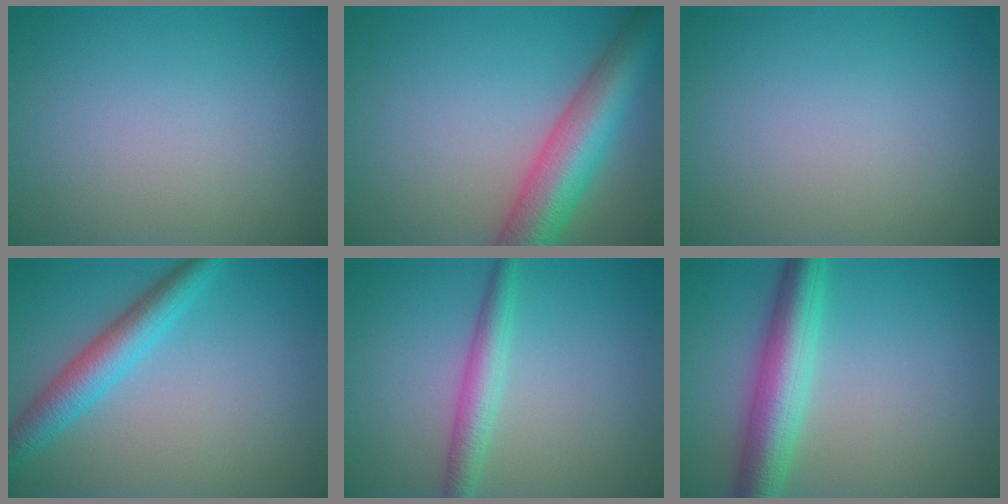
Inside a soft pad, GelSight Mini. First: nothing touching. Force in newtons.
{"total": 8.0, "press": 8.0, "slide": 0.4}
{"total": 0.0}
{"total": 4.3, "press": 4.3, "slide": 0.2}
{"total": 2.9, "press": 2.9, "slide": 0.0}
{"total": 6.0, "press": 6.0, "slide": 0.1}